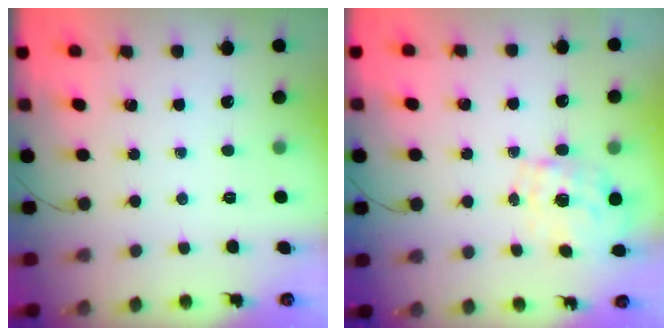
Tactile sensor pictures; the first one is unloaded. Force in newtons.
{"total": 1.6, "press": 1.4, "slide": 0.8}